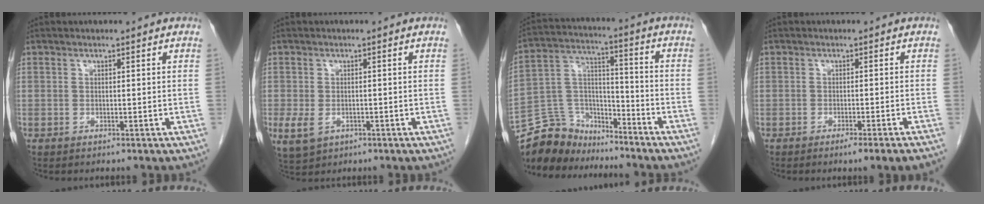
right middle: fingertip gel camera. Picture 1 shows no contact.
{"total": 4.2, "force": [-1.3, 2.9, 2.7], "torque": [-0.063, -0.007, -0.011]}
{"total": 12.0, "force": [-11.0, 4.7, 1.0], "torque": [-0.026, 0.045, -0.205]}
{"total": 3.3, "force": [-2.2, -0.9, 2.2], "torque": [-0.020, -0.005, -0.031]}